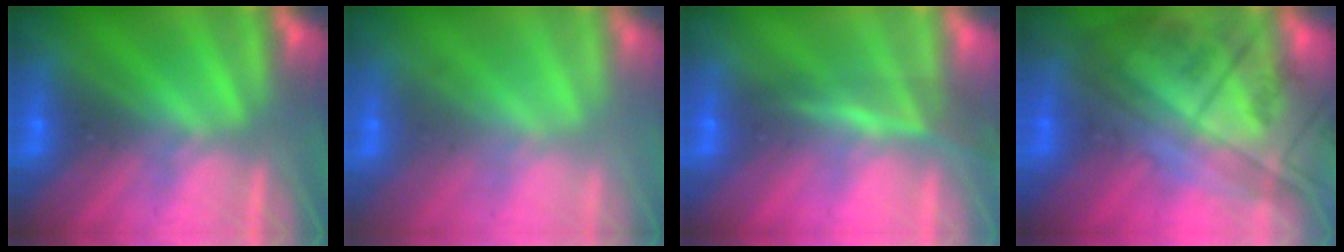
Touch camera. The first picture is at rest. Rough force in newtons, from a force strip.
{"total": 2.2}
{"total": 4.8}
{"total": 7.3}